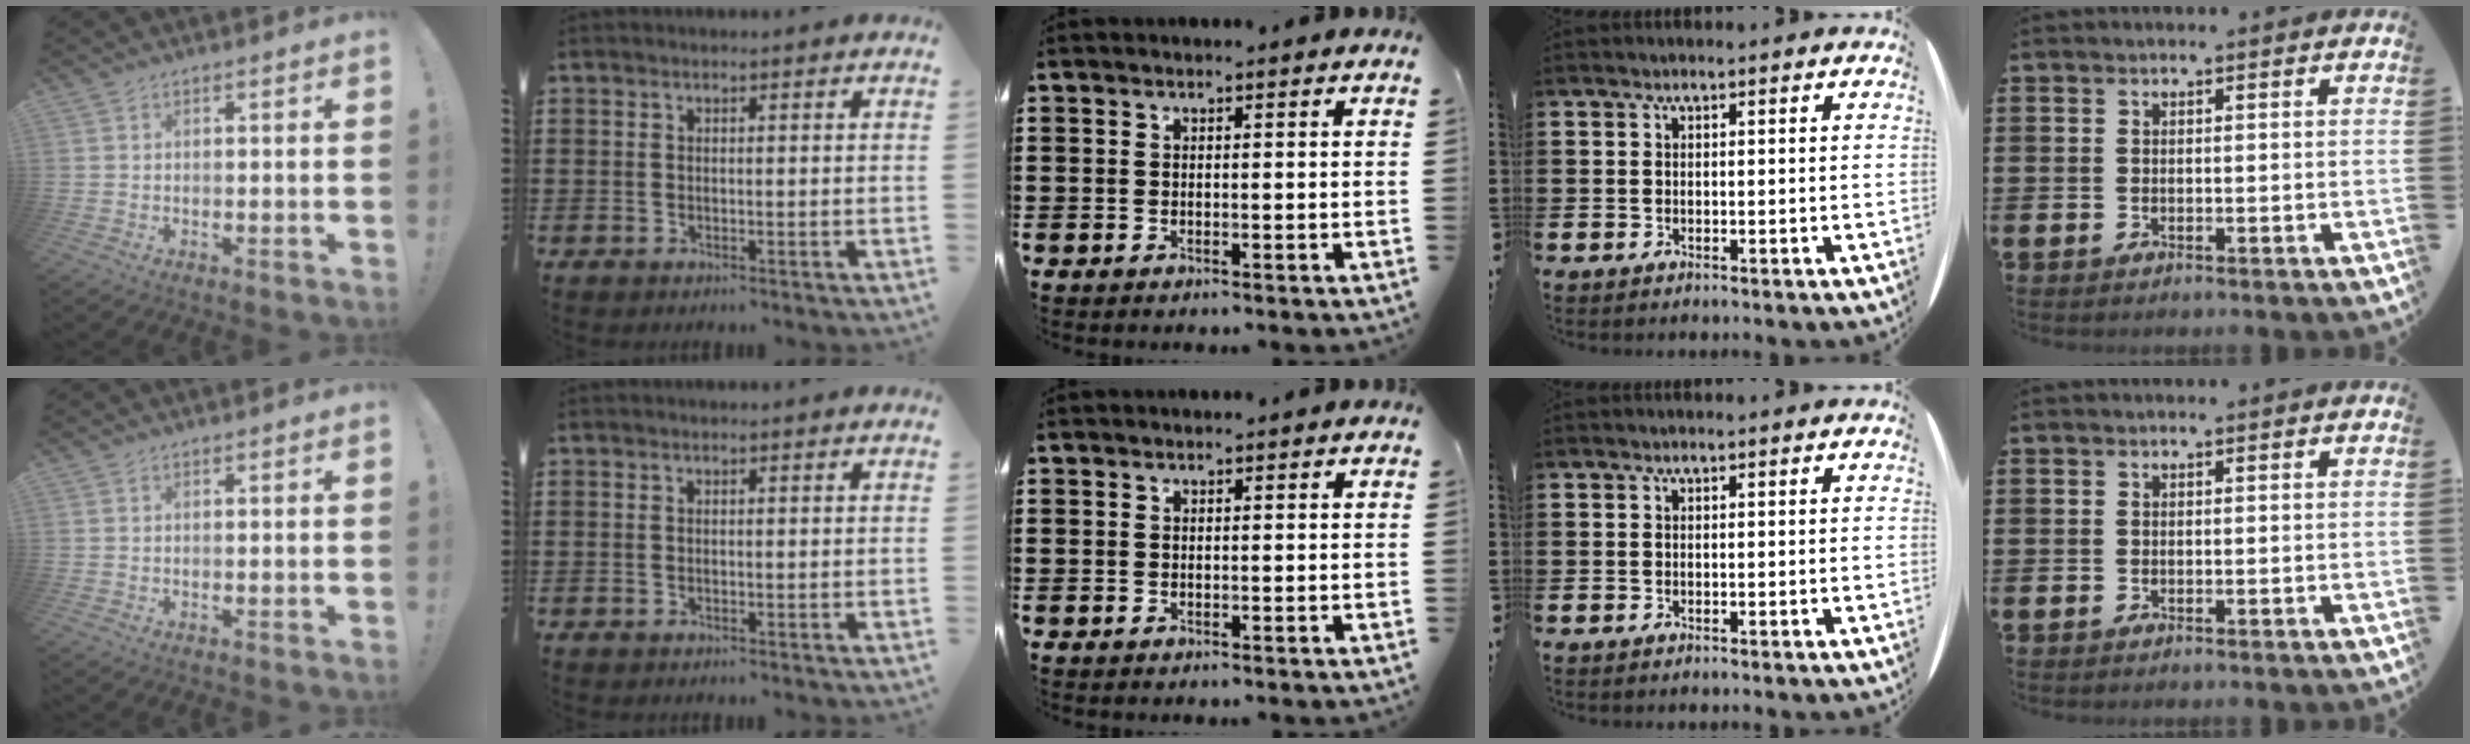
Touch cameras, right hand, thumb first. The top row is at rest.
{}